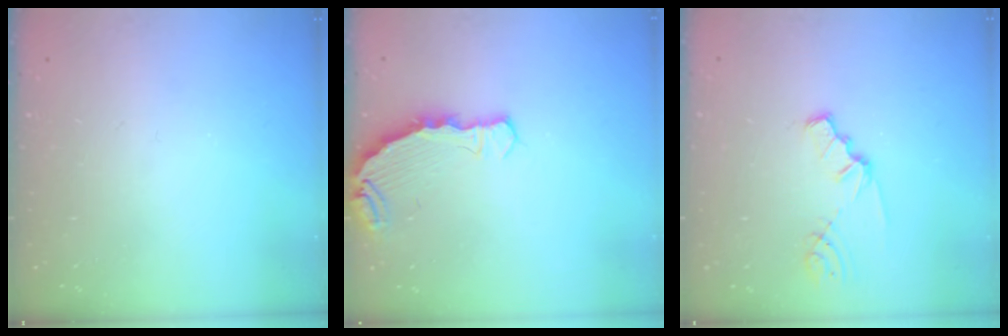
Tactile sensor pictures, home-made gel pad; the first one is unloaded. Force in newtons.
{"total": 5.1, "press": 4.9, "slide": 1.3}
{"total": 1.6, "press": 1.6, "slide": 0.3}